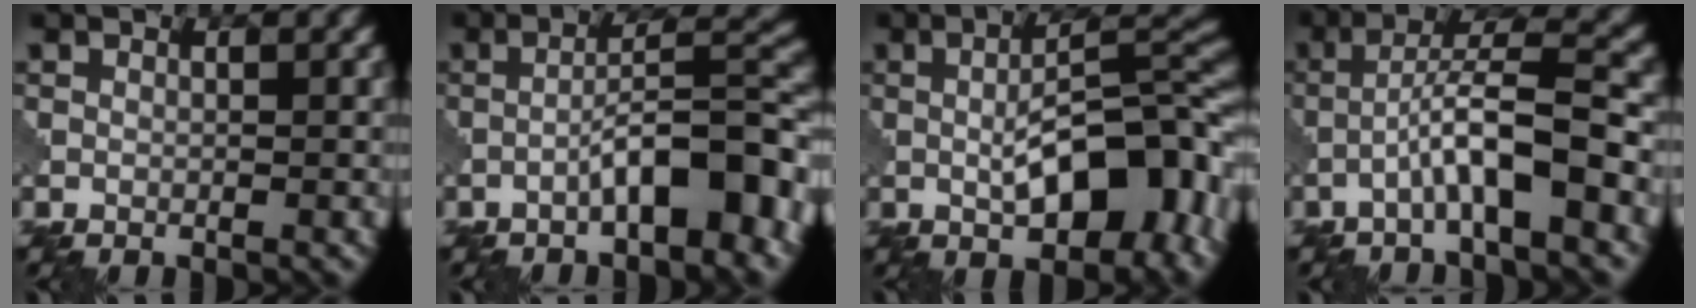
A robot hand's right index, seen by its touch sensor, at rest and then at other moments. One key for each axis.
{"total": 7.7, "fx": -3.4, "fy": 2.0, "fz": 6.6, "tx": -0.096, "ty": 0.027, "tz": -0.056}
{"total": 11.4, "fx": -2.0, "fy": 4.8, "fz": 10.1, "tx": -0.147, "ty": 0.002, "tz": -0.030}
{"total": 5.9, "fx": -2.4, "fy": 0.8, "fz": 5.3, "tx": -0.093, "ty": 0.023, "tz": -0.047}